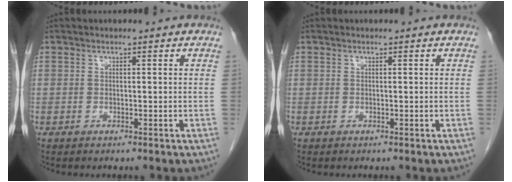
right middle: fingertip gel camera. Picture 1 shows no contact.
{"total": 0.0}